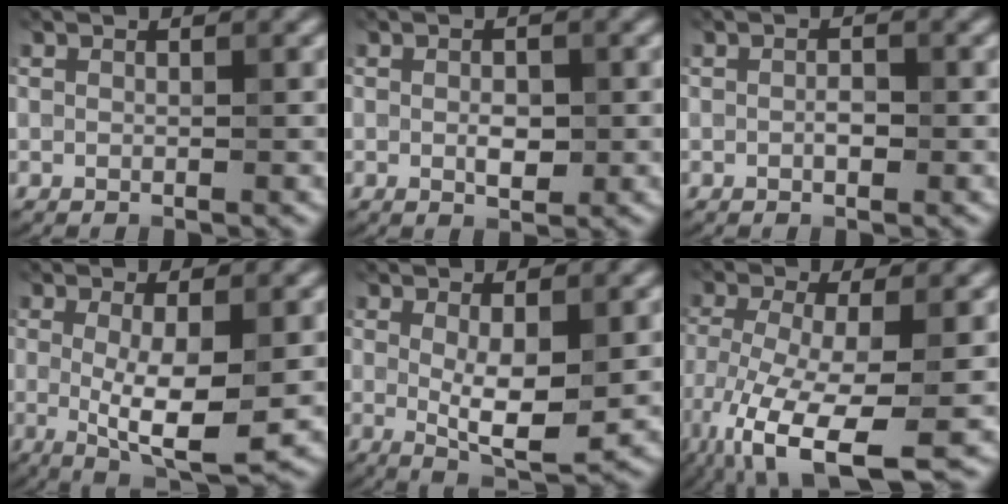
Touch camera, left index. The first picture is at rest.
{"total": 1.9, "force": [-0.1, 1.1, 1.6], "torque": [-0.026, -0.003, 0.000]}
{"total": 1.1, "force": [-0.2, 0.5, 0.9], "torque": [-0.017, 0.001, -0.003]}
{"total": 5.9, "force": [-0.5, 1.4, 5.7], "torque": [-0.099, -0.015, -0.003]}
{"total": 4.8, "force": [0.1, 1.4, 4.6], "torque": [-0.081, -0.012, 0.007]}
{"total": 11.0, "force": [-5.4, 3.4, 8.9], "torque": [-0.186, -0.032, -0.096]}